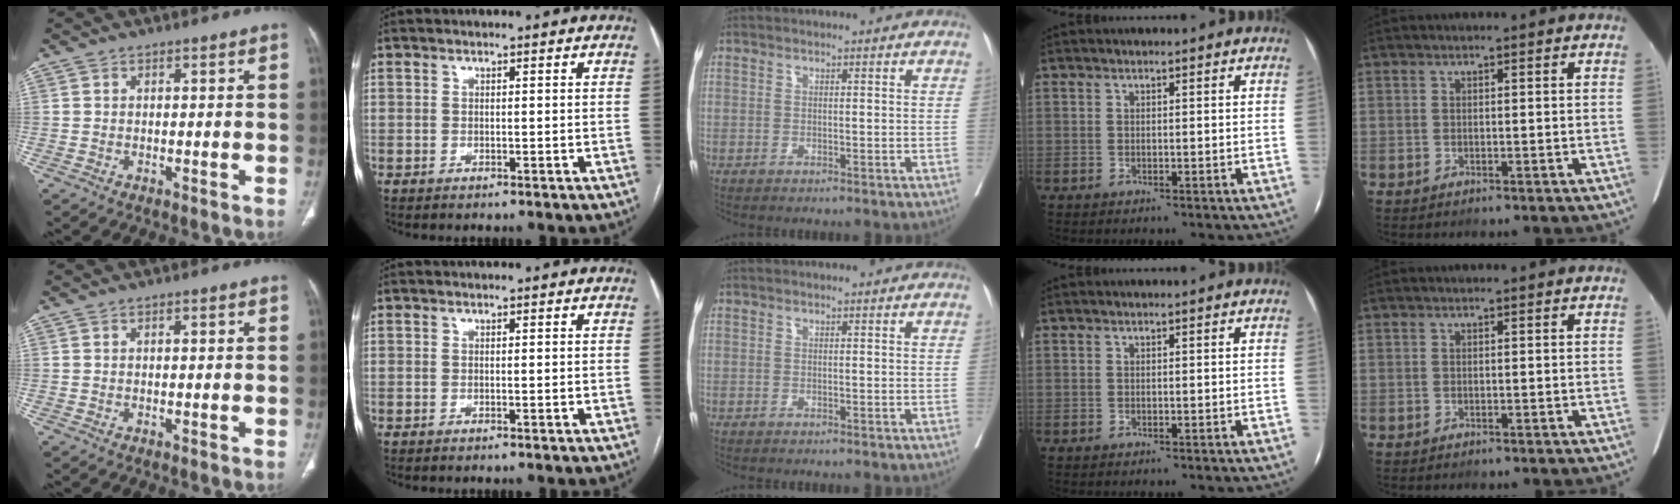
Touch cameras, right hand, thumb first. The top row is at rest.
{"thumb": {"total": 0.9, "force": [0.3, 0.3, 0.8], "torque": [-0.017, 0.004, 0.006]}, "index": {"total": 0.7, "force": [-0.1, 0.1, 0.6], "torque": [-0.009, 0.004, 0.003]}}